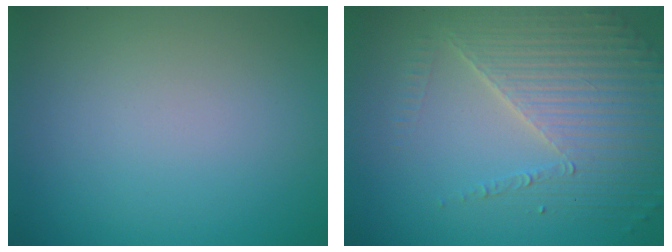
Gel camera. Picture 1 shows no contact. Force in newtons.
{"total": 5.4, "press": 4.4, "slide": 3.2}